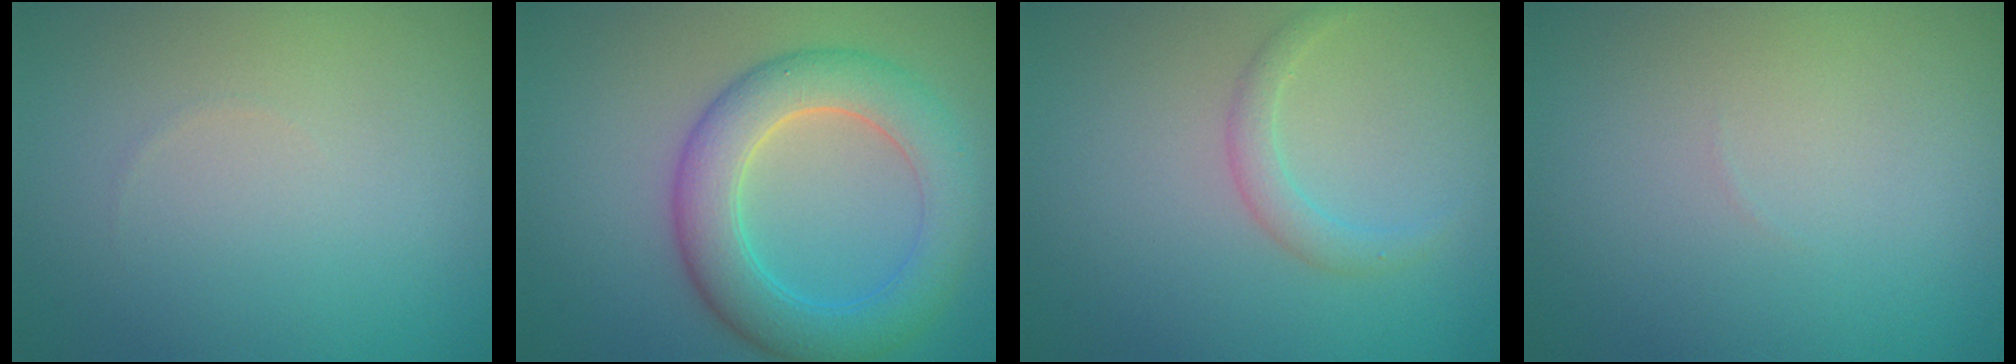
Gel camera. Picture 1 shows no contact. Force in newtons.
{"total": 6.4, "press": 6.4, "slide": 0.0}
{"total": 1.6, "press": 1.6, "slide": 0.1}
{"total": 0.0}